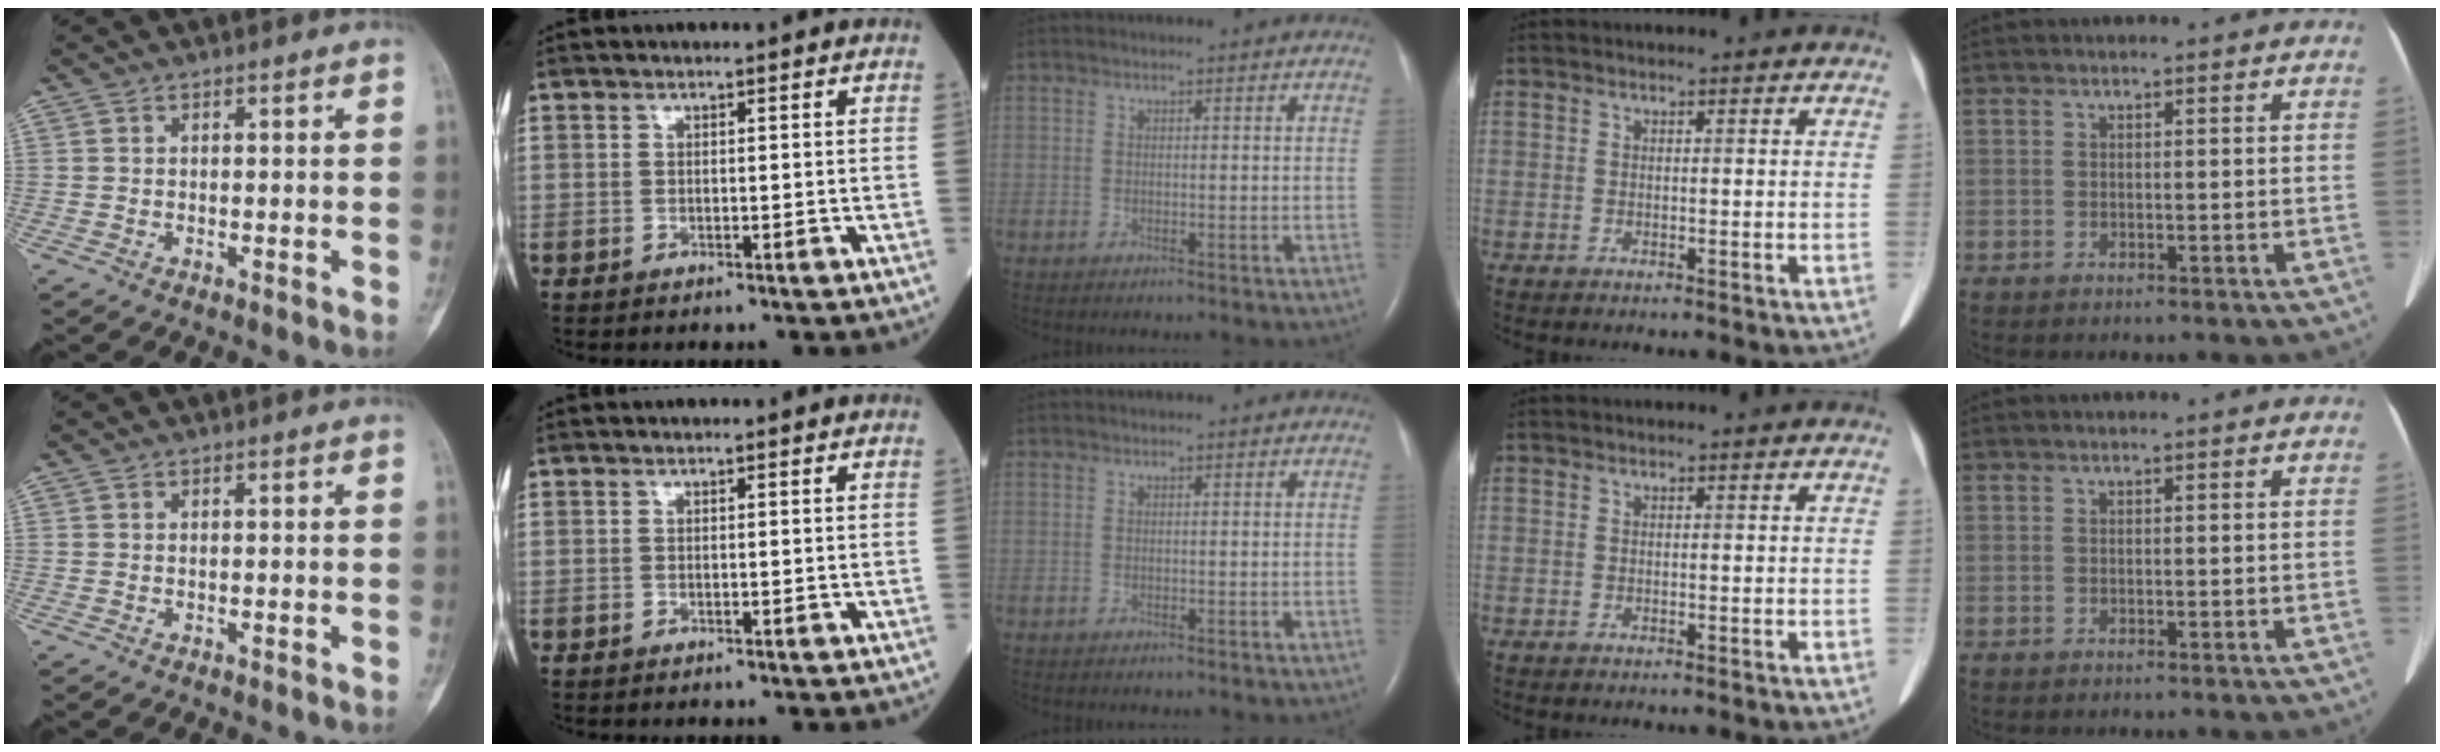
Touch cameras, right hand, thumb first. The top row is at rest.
{}